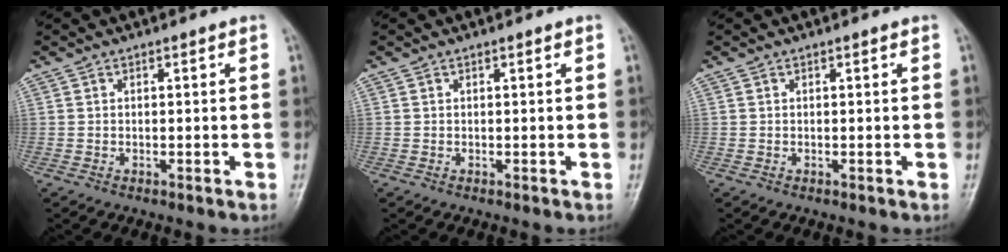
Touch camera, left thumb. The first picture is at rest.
{"total": 0.0}
{"total": 0.0}